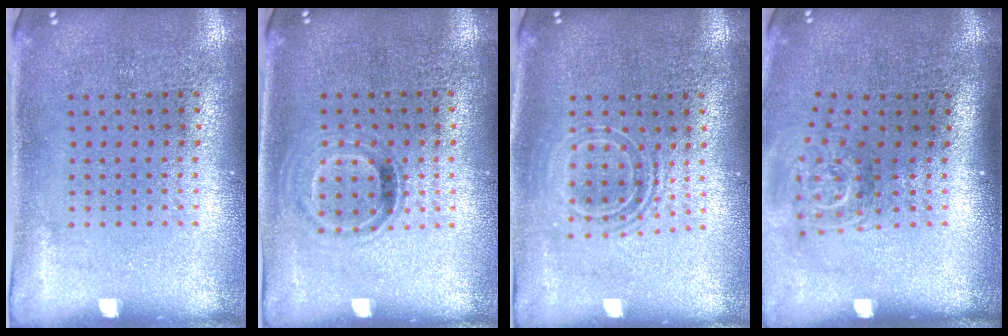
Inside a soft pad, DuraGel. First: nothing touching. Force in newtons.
{"total": 0.8, "press": 0.7, "slide": 0.4}
{"total": 1.7, "press": 1.4, "slide": 1.0}
{"total": 1.9, "press": 1.3, "slide": 1.3}